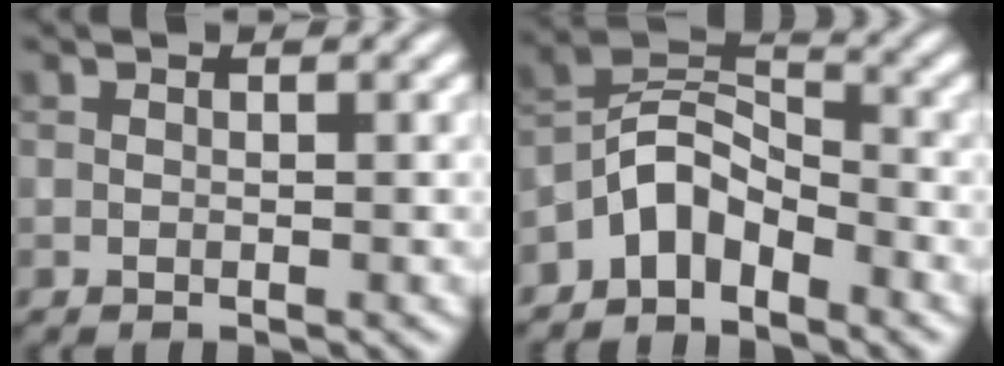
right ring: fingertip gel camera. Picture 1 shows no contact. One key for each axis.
{"total": 4.6, "fx": -3.2, "fy": 2.3, "fz": 2.2, "tx": -0.036, "ty": 0.013, "tz": -0.073}